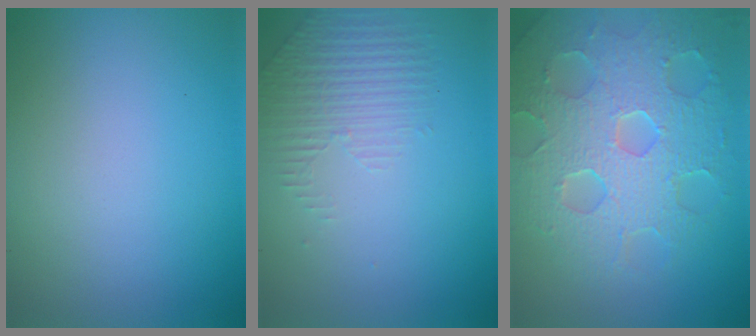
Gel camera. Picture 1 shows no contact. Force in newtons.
{"total": 1.5, "press": 0.9, "slide": 1.2}
{"total": 8.5, "press": 6.1, "slide": 6.0}